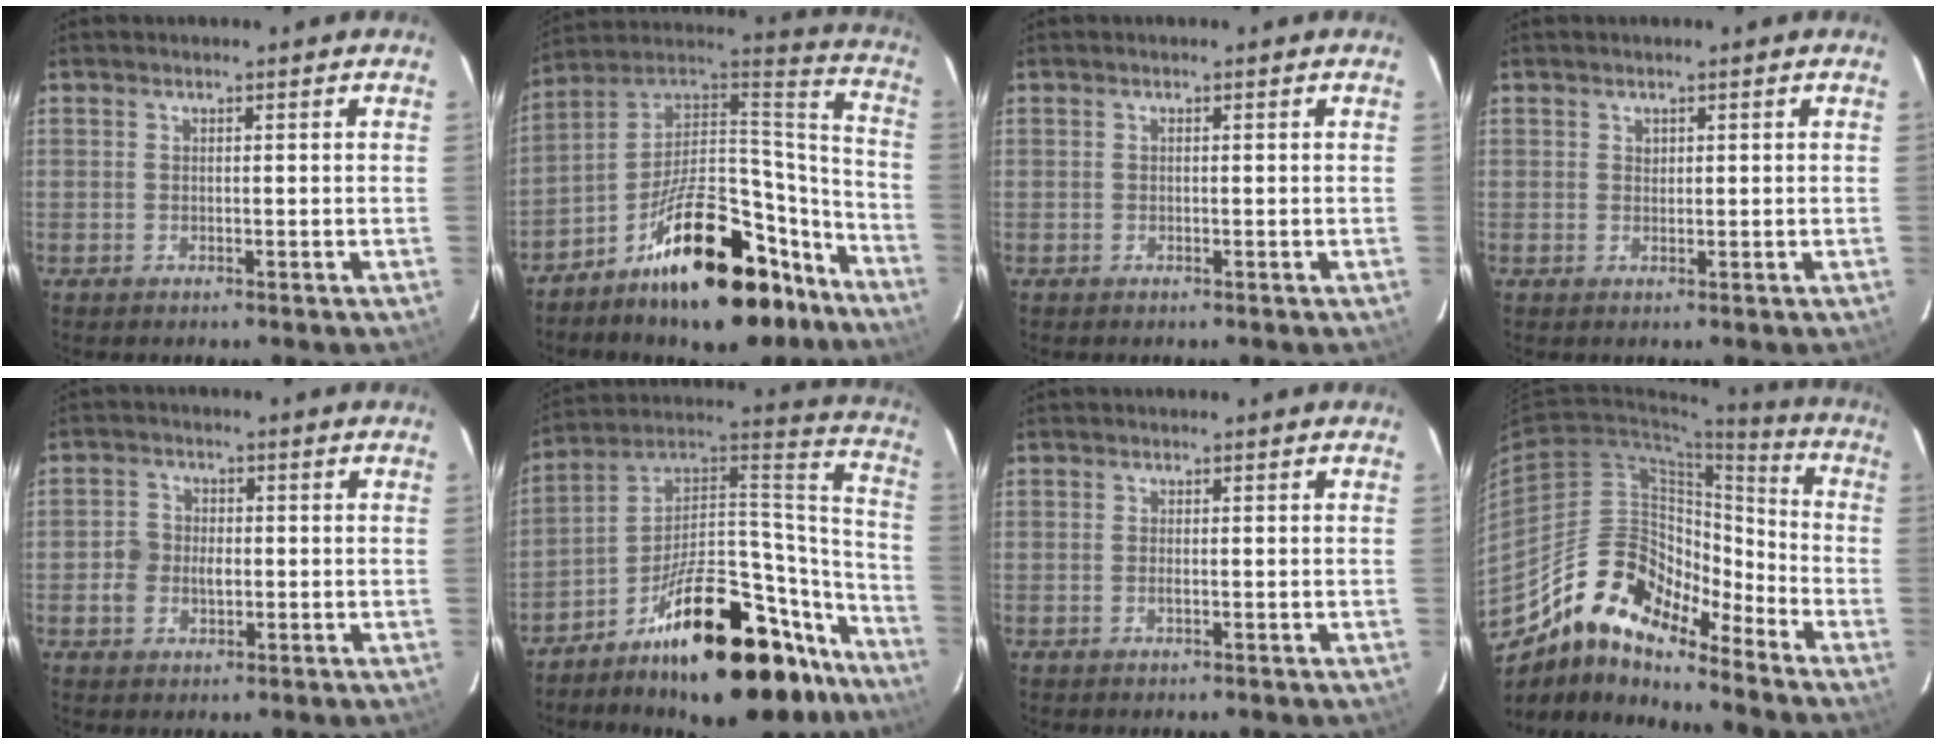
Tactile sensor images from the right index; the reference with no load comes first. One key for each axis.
{"total": 26.3, "fx": -16.7, "fy": 11.6, "fz": 16.7, "tx": -0.248, "ty": 0.057, "tz": -0.245}
{"total": 0.0}
{"total": 0.8, "fx": 0.4, "fy": 0.6, "fz": 0.1, "tx": -0.001, "ty": 0.003, "tz": 0.007}
{"total": 4.2, "fx": -0.8, "fy": 3.6, "fz": 2.0, "tx": -0.040, "ty": 0.010, "tz": -0.015}
{"total": 29.1, "fx": -20.1, "fy": 11.0, "fz": 17.9, "tx": -0.222, "ty": 0.059, "tz": -0.295}
{"total": 0.8, "fx": -0.2, "fy": 0.1, "fz": 0.7, "tx": -0.016, "ty": 0.000, "tz": -0.004}
{"total": 17.2, "fx": -13.7, "fy": 5.8, "fz": 8.6, "tx": -0.142, "ty": 0.012, "tz": -0.252}